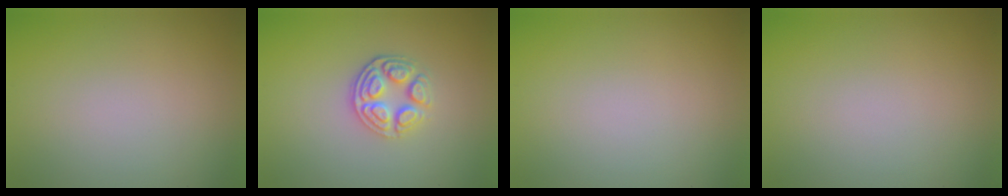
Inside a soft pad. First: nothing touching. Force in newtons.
{"total": 3.7, "press": 3.1, "slide": 2.2}
{"total": 0.0}
{"total": 0.0}